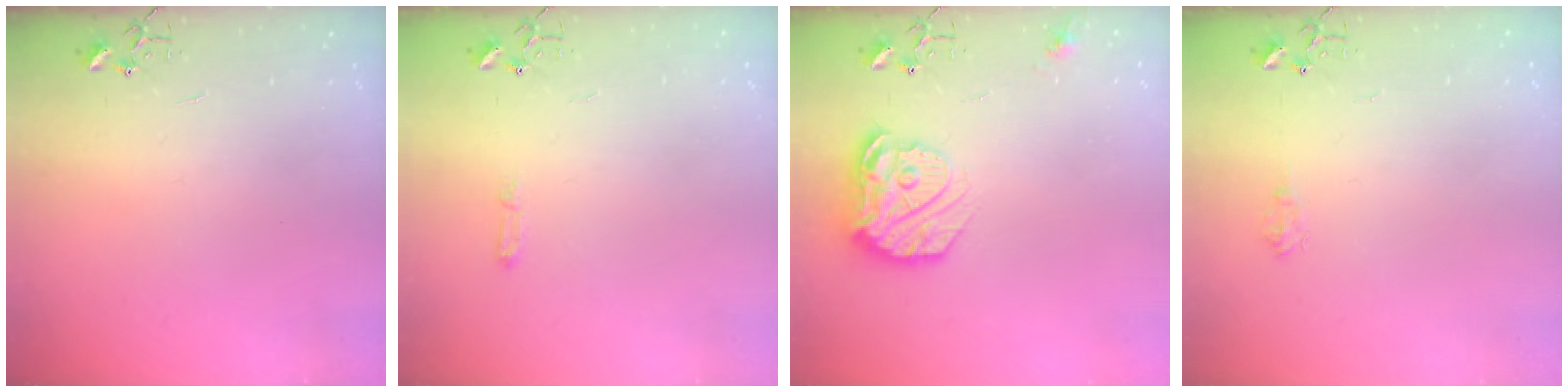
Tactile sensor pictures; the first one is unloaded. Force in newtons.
{"total": 3.8, "press": 3.8, "slide": 0.5}
{"total": 17.2, "press": 17.1, "slide": 1.7}
{"total": 6.1, "press": 6.1, "slide": 0.8}